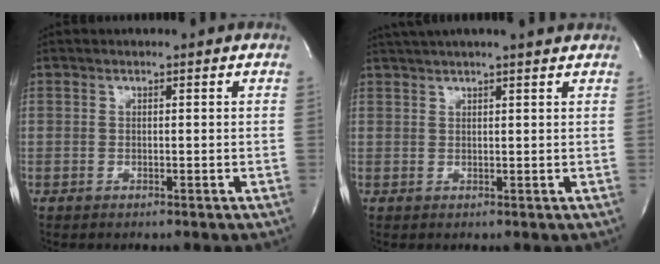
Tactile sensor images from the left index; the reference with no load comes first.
{"total": 7.4, "force": [6.3, -0.2, 3.9], "torque": [-0.062, 0.023, 0.079]}